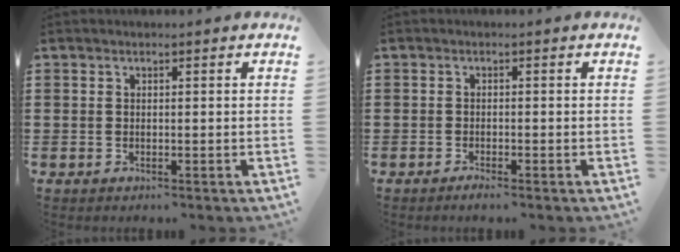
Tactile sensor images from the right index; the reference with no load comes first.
{"total": 0.9, "force": [-0.9, 0.1, 0.3], "torque": [-0.009, -0.002, -0.016]}